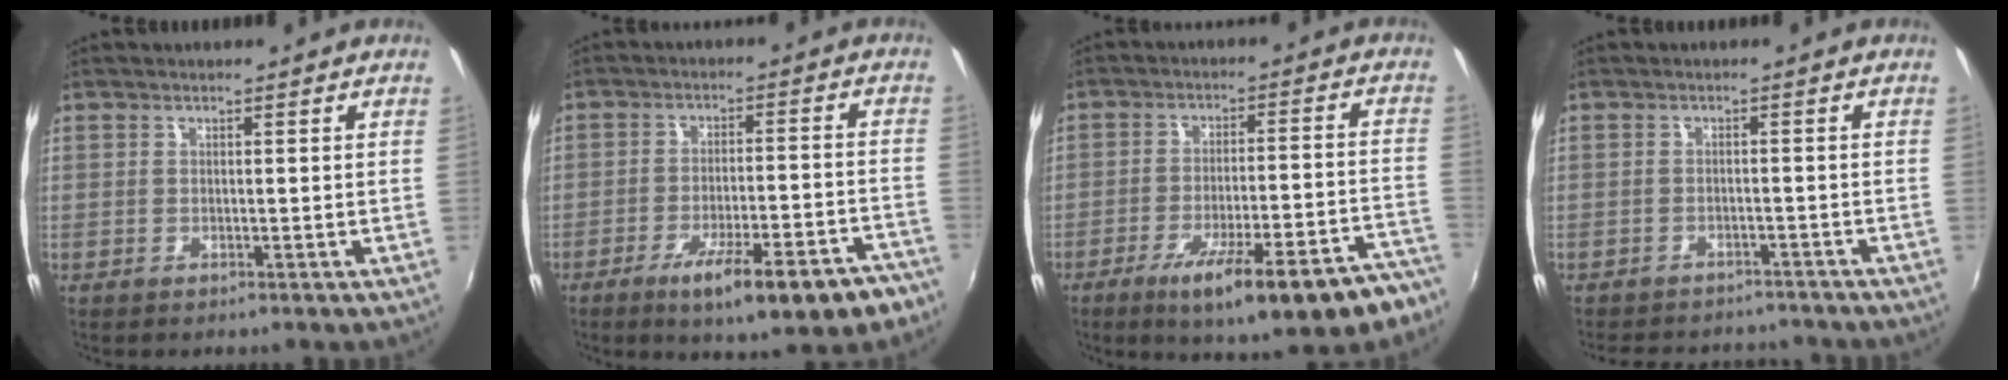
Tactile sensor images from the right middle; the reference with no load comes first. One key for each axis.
{"total": 15.3, "fx": -10.1, "fy": 3.1, "fz": 11.0, "tx": -0.175, "ty": -0.028, "tz": -0.142}
{"total": 19.6, "fx": -13.8, "fy": 3.5, "fz": 13.5, "tx": -0.203, "ty": -0.035, "tz": -0.188}
{"total": 11.5, "fx": -10.1, "fy": 3.9, "fz": 3.6, "tx": -0.085, "ty": -0.004, "tz": -0.136}